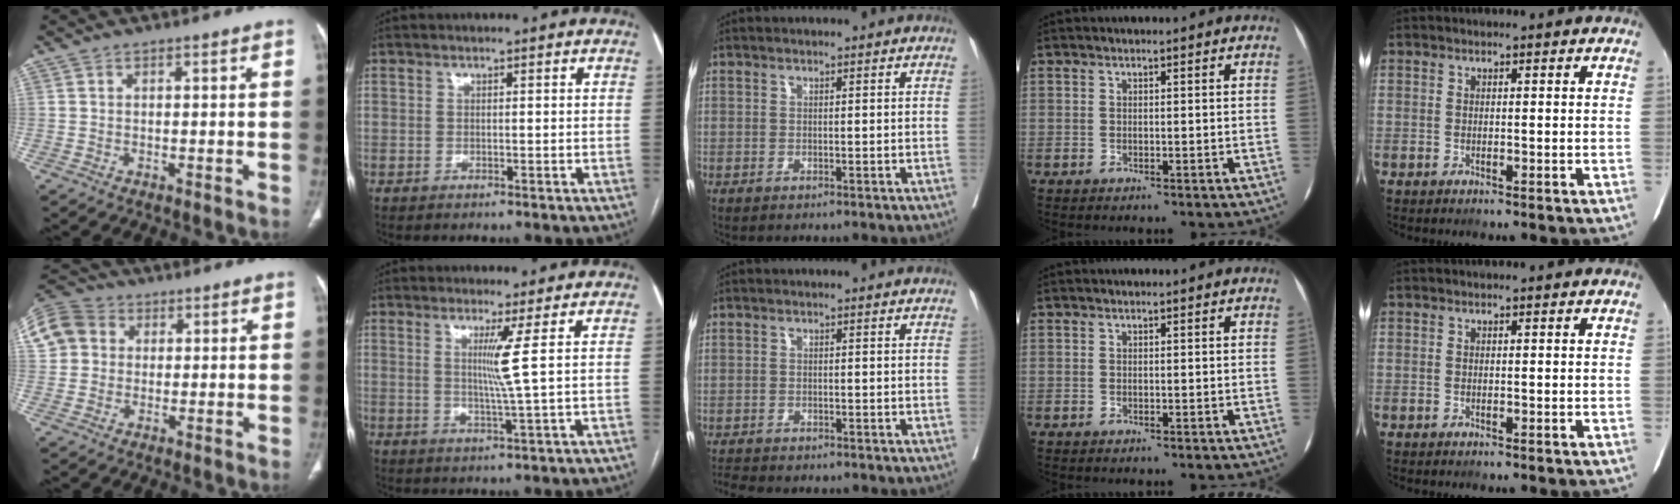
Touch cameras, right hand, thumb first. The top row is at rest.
{"thumb": {"total": 12.1, "force": [2.8, 10.5, 5.2], "torque": [-0.117, 0.032, 0.046]}, "index": {"total": 4.1, "force": [1.1, -1.8, 3.5], "torque": [-0.069, -0.011, 0.024]}, "middle": {"total": 3.4, "force": [-3.2, 0.7, 0.8], "torque": [-0.012, -0.009, -0.052]}}